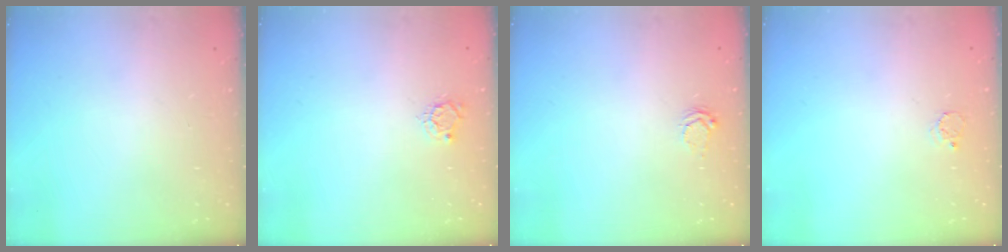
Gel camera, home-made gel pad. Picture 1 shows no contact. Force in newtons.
{"total": 5.2, "press": 5.2, "slide": 0.4}
{"total": 2.6, "press": 2.6, "slide": 0.3}
{"total": 2.3, "press": 2.3, "slide": 0.2}